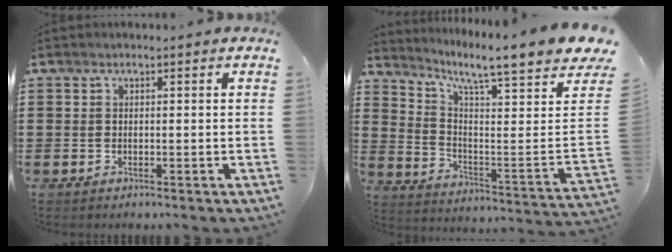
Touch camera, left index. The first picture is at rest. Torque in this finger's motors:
{"motor_torque": [0.26, 0.34, 0.70, 0.20]}